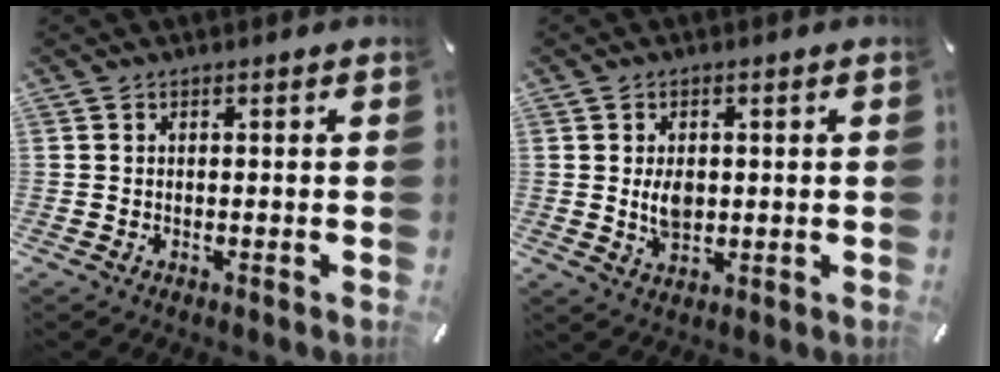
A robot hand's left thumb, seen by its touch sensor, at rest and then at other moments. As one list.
[{"total": 4.8, "force": [0.6, 3.3, 3.4], "torque": [-0.052, -0.006, 0.004]}]